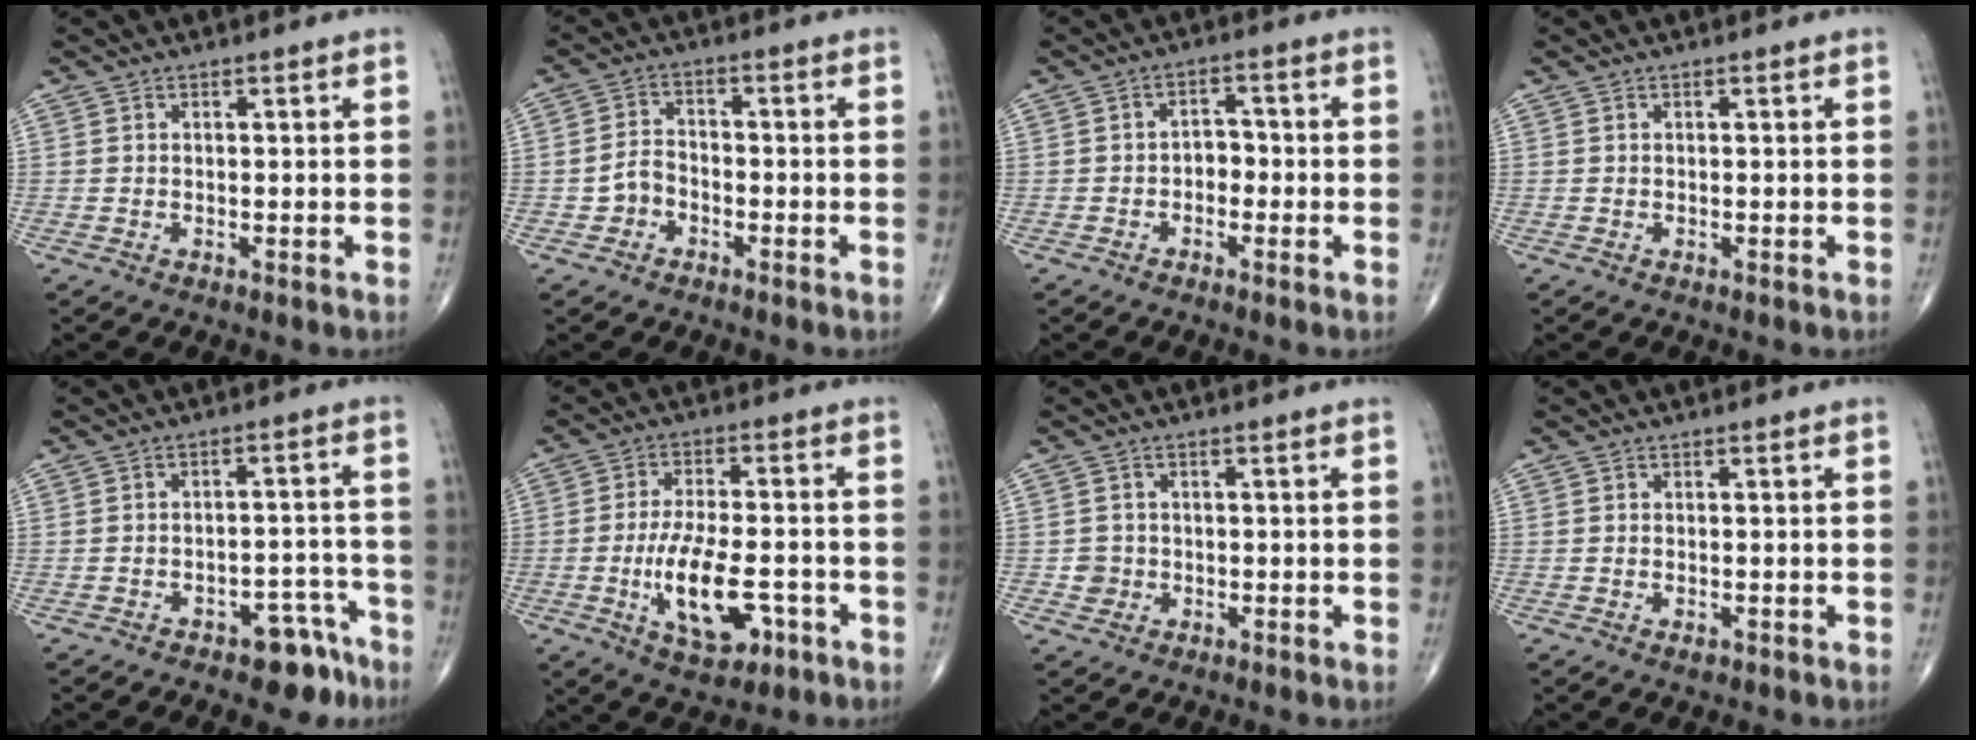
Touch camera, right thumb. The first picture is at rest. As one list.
[{"total": 4.2, "force": [-1.7, 3.3, 1.9], "torque": [-0.024, 0.023, -0.037]}, {"total": 3.2, "force": [-1.2, 2.3, 1.8], "torque": [-0.011, 0.020, -0.029]}, {"total": 0.0}, {"total": 7.4, "force": [-5.2, 3.7, 3.7], "torque": [-0.023, 0.053, -0.068]}, {"total": 12.3, "force": [-4.1, 5.5, 10.2], "torque": [-0.172, 0.012, -0.062]}, {"total": 2.3, "force": [-0.5, 2.2, 0.3], "torque": [0.009, 0.008, -0.009]}, {"total": 1.0, "force": [-0.5, 0.5, 0.7], "torque": [-0.013, 0.001, -0.006]}]